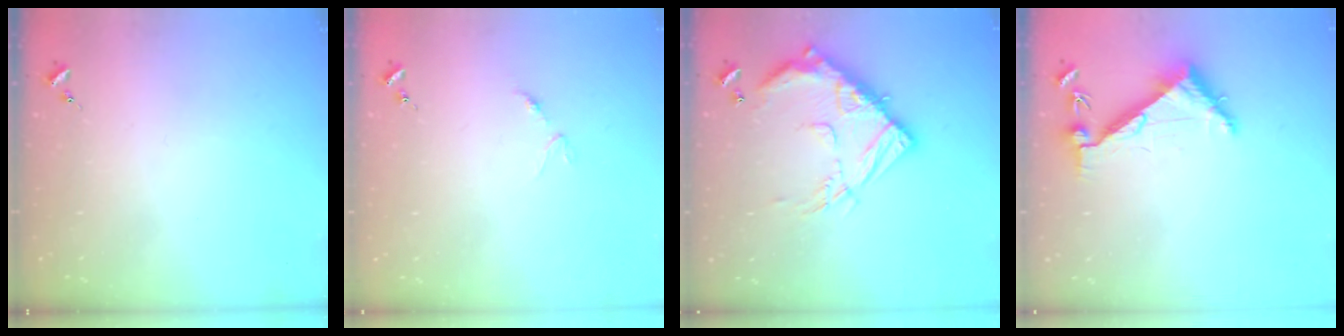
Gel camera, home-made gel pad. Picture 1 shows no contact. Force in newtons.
{"total": 3.1, "press": 3.0, "slide": 0.4}
{"total": 17.8, "press": 17.7, "slide": 1.9}
{"total": 6.7, "press": 6.7, "slide": 0.8}